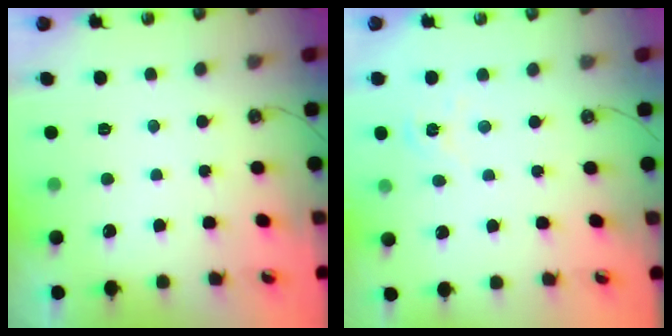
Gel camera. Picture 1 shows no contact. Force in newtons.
{"total": 1.9, "press": 1.8, "slide": 0.3}